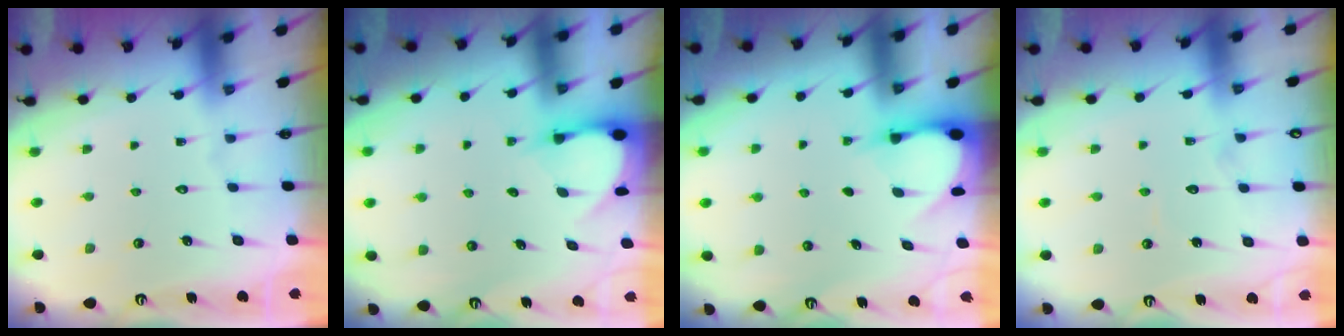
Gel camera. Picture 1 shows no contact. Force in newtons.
{"total": 2.6, "press": 2.5, "slide": 0.4}
{"total": 3.1, "press": 3.1, "slide": 0.4}
{"total": 5.4, "press": 5.4, "slide": 0.5}